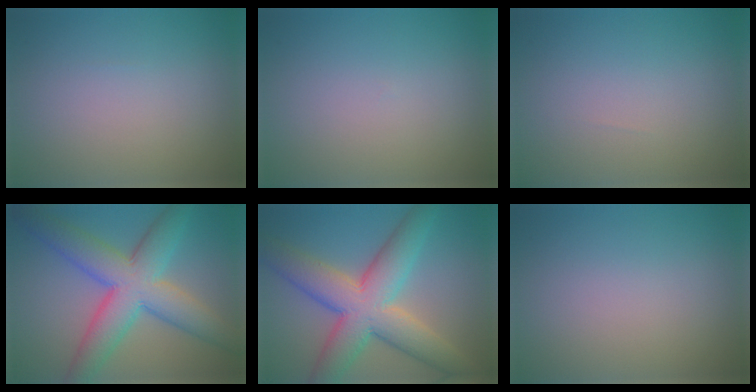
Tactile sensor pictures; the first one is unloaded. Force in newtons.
{"total": 0.0}
{"total": 0.0}
{"total": 9.4, "press": 9.4, "slide": 0.1}
{"total": 10.1, "press": 10.1, "slide": 0.5}
{"total": 0.0}